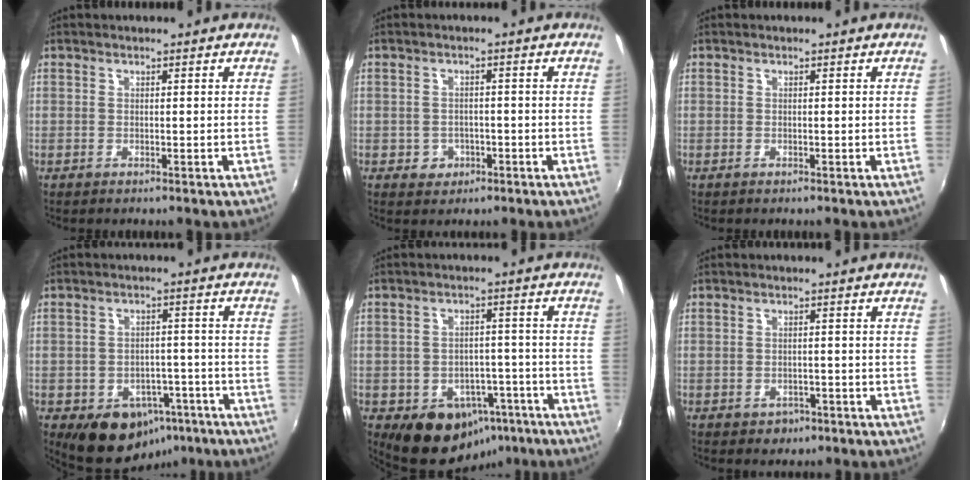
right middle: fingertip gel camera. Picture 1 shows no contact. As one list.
[{"total": 3.4, "force": [-1.2, 3.1, 0.6], "torque": [-0.019, 0.006, -0.012]}, {"total": 0.0}, {"total": 10.2, "force": [-5.9, 7.4, 3.8], "torque": [-0.072, 0.024, -0.054]}, {"total": 10.6, "force": [-6.2, 7.8, 3.7], "torque": [-0.066, 0.029, -0.054]}, {"total": 2.6, "force": [-1.4, 2.1, 0.8], "torque": [-0.019, -0.002, -0.015]}]